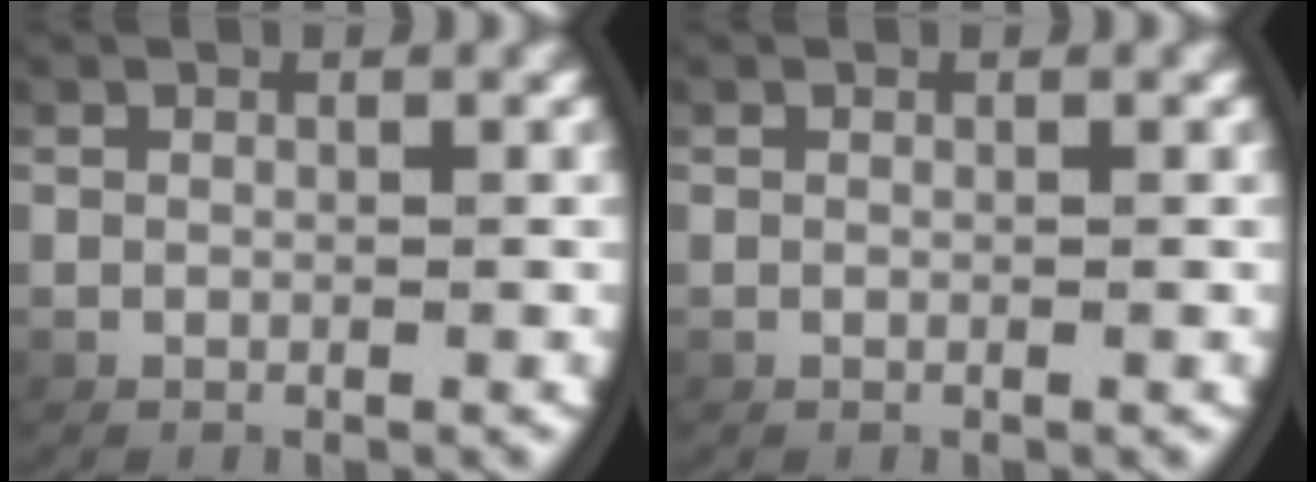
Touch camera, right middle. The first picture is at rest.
{"total": 0.0}